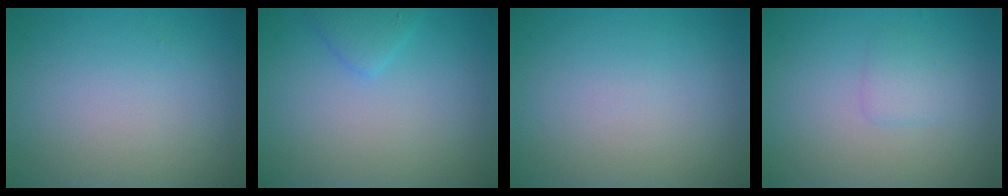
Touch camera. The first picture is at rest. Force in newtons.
{"total": 1.5, "press": 1.5, "slide": 0.1}
{"total": 0.0}
{"total": 1.3, "press": 1.3, "slide": 0.1}